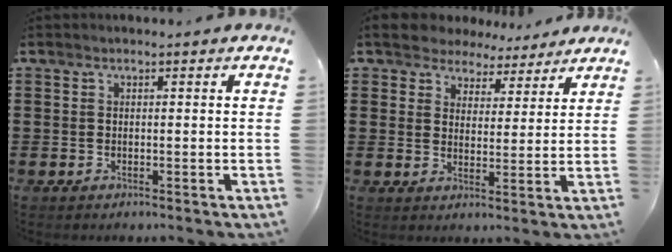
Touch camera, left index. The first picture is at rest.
{"total": 4.9, "force": [4.5, 1.9, -0.2], "torque": [-0.022, -0.014, 0.084]}